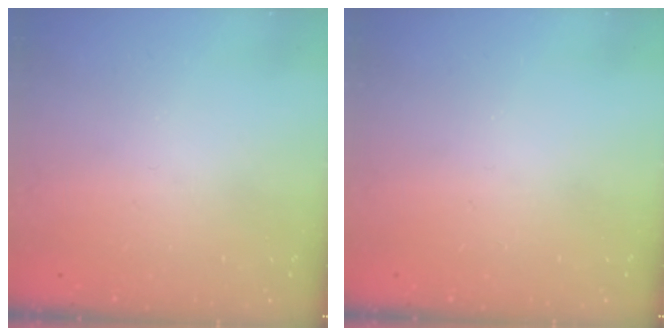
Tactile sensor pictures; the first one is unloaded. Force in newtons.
{"total": 0.0}